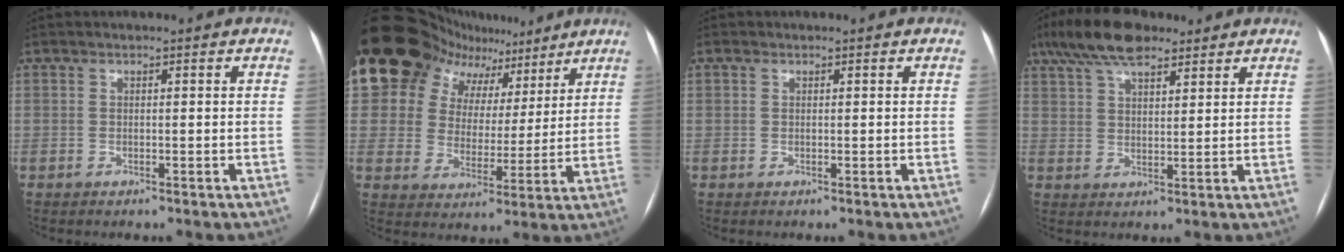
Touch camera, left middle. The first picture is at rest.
{"total": 15.9, "force": [10.9, 10.4, 5.0], "torque": [-0.097, 0.048, 0.166]}
{"total": 1.5, "force": [-0.5, -1.1, -0.8], "torque": [0.016, 0.001, -0.007]}
{"total": 10.6, "force": [7.6, 3.6, 6.4], "torque": [-0.125, 0.031, 0.137]}